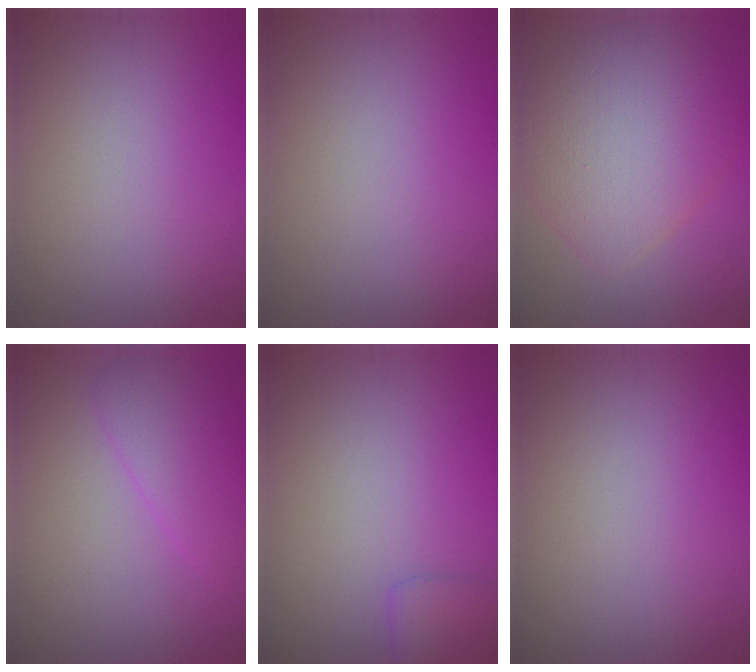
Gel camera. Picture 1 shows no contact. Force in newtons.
{"total": 0.0}
{"total": 7.5, "press": 7.5, "slide": 0.6}
{"total": 3.4, "press": 3.4, "slide": 0.1}
{"total": 1.7, "press": 1.7, "slide": 0.1}
{"total": 0.0}